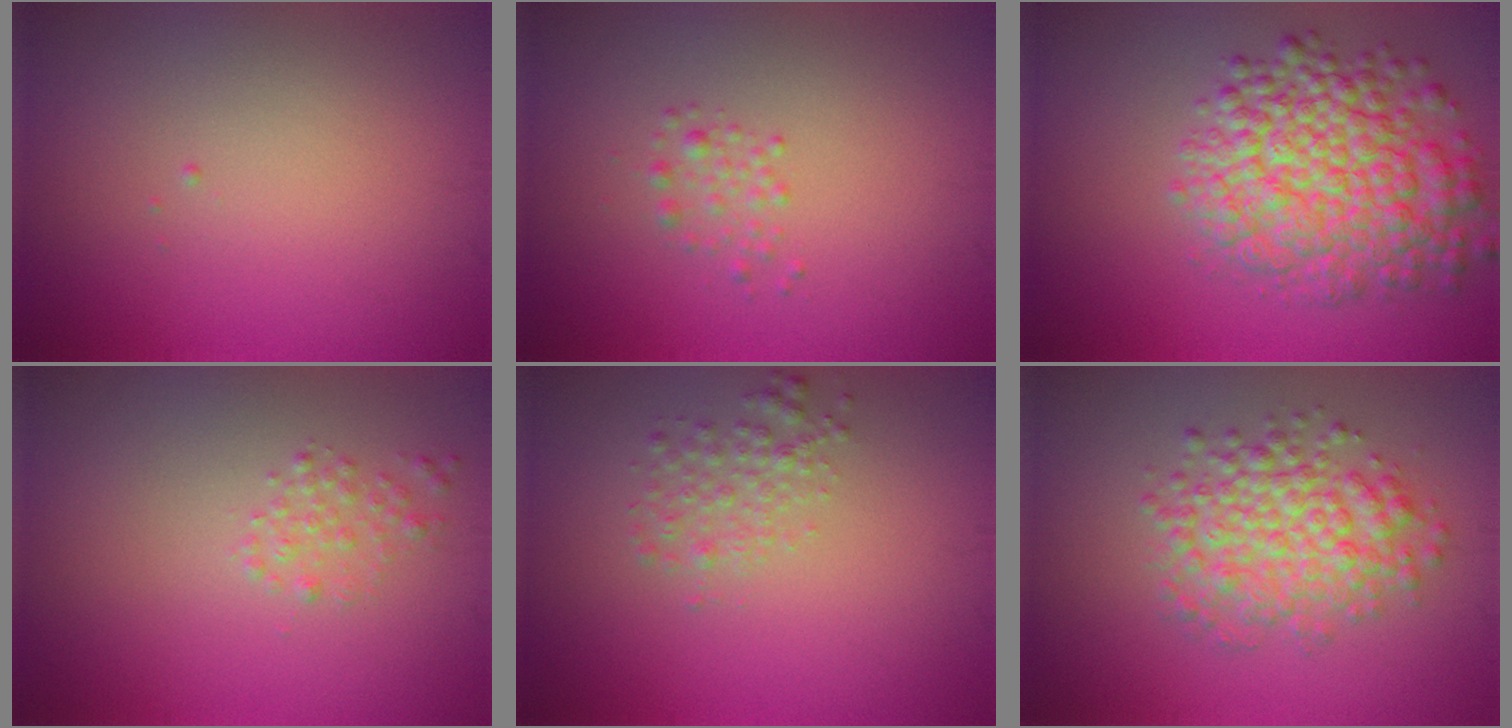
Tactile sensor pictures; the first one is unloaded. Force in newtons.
{"total": 1.3, "press": 1.3, "slide": 0.1}
{"total": 8.1, "press": 8.1, "slide": 0.2}
{"total": 1.2, "press": 1.2, "slide": 0.0}
{"total": 2.0, "press": 2.0, "slide": 0.1}
{"total": 5.0, "press": 5.0, "slide": 0.1}